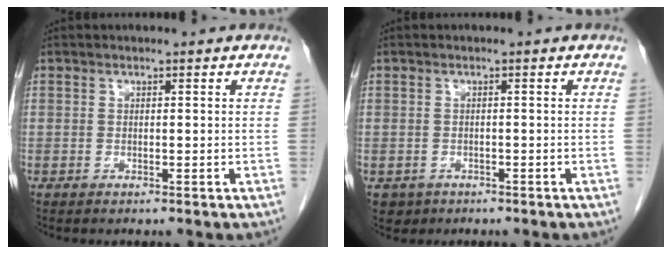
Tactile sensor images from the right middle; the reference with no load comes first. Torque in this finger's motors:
{"motor_torque": [-0.10, 0.13, -0.09, -0.01]}